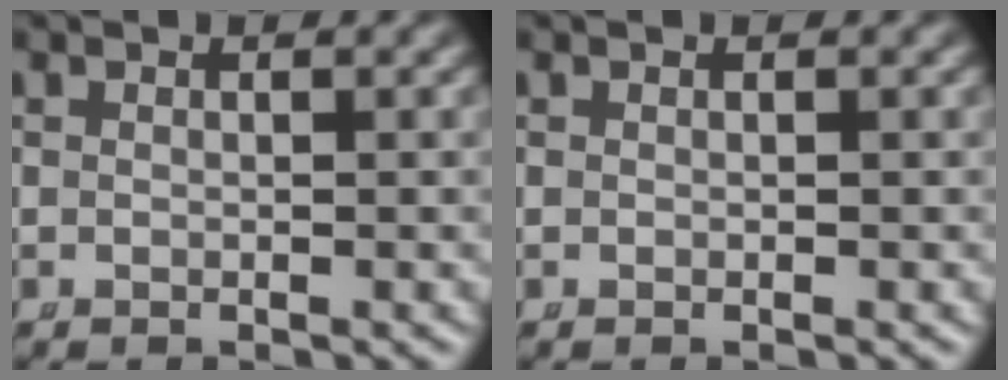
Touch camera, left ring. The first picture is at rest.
{"total": 0.0}